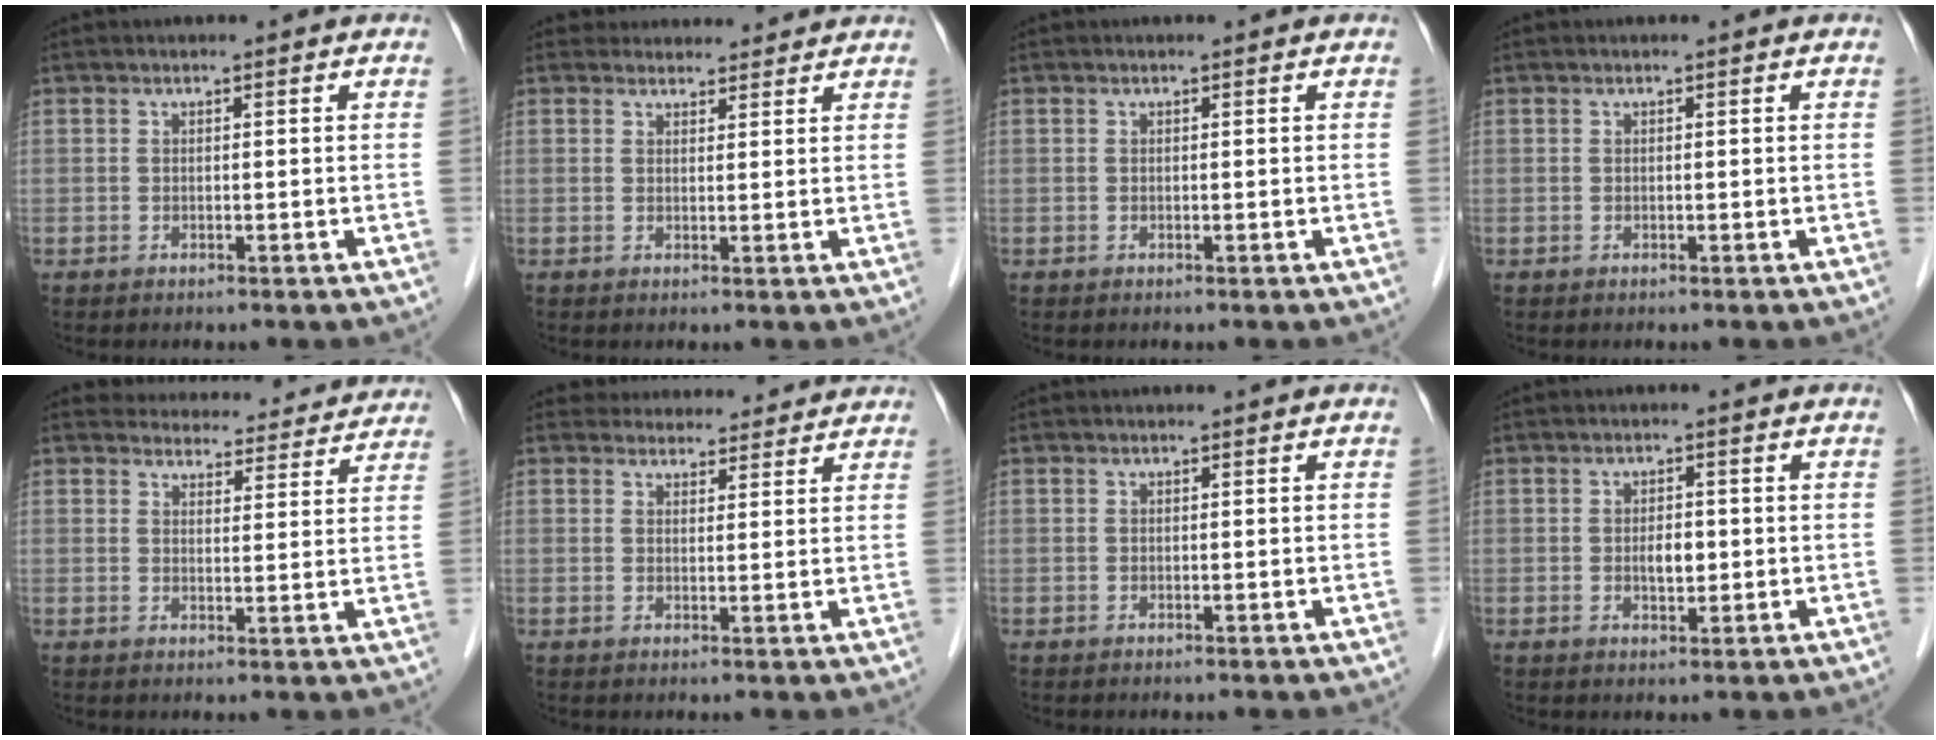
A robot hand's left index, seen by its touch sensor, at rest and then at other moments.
{"total": 4.8, "force": [4.4, 1.8, -0.1], "torque": [0.010, 0.011, 0.050]}
{"total": 0.0}
{"total": 0.0}
{"total": 15.1, "force": [14.4, 4.1, 1.9], "torque": [0.004, -0.007, 0.154]}
{"total": 7.5, "force": [7.1, 2.5, 0.5], "torque": [0.015, 0.013, 0.072]}
{"total": 0.0}
{"total": 2.6, "force": [-0.4, 1.3, 2.2], "torque": [-0.038, -0.003, -0.006]}